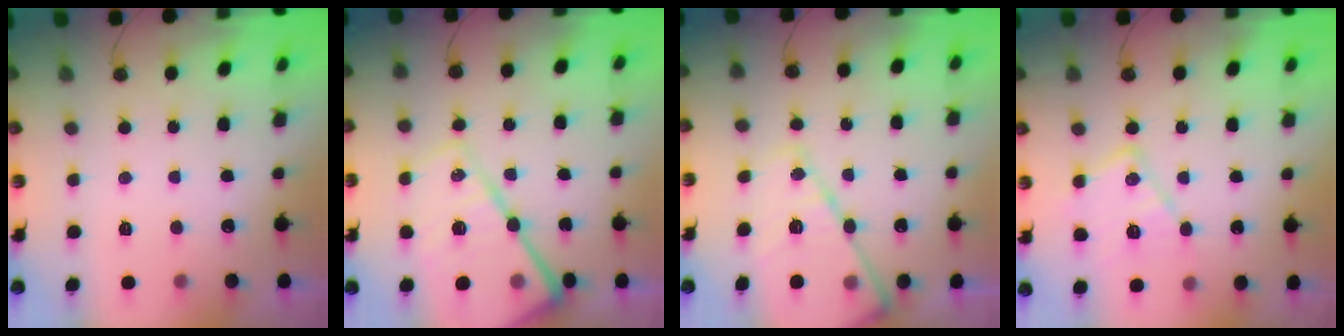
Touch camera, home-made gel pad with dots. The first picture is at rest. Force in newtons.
{"total": 21.2, "press": 21.0, "slide": 2.6}
{"total": 15.1, "press": 15.0, "slide": 1.1}
{"total": 14.0, "press": 14.0, "slide": 1.1}